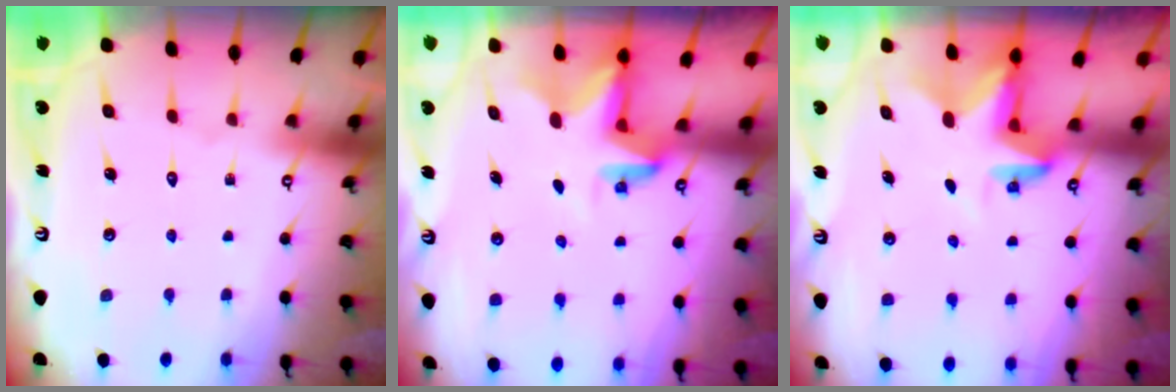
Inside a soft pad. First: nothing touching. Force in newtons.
{"total": 3.0, "press": 3.0, "slide": 0.1}
{"total": 2.9, "press": 2.9, "slide": 0.2}